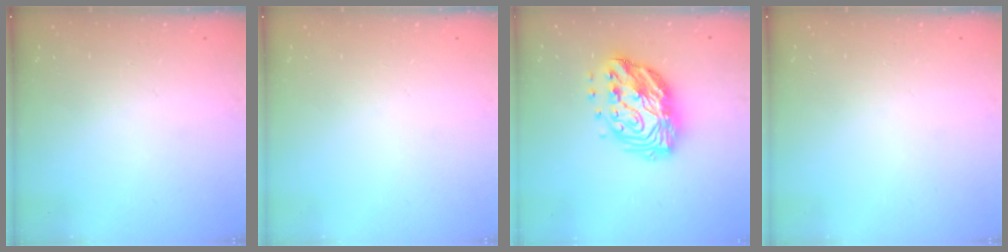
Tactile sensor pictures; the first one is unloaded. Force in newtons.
{"total": 0.0}
{"total": 16.6, "press": 16.5, "slide": 1.5}
{"total": 0.0}